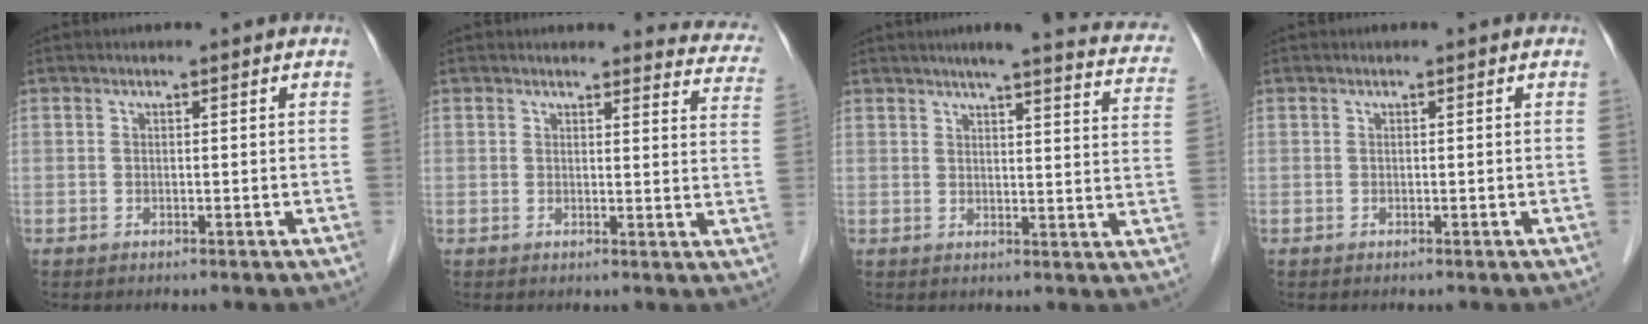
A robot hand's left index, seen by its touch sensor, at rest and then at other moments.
{"total": 9.9, "force": [9.7, 1.9, 0.7], "torque": [0.034, -0.058, 0.064]}
{"total": 17.5, "force": [14.9, 1.9, 9.0], "torque": [-0.102, -0.014, 0.156]}
{"total": 0.0}